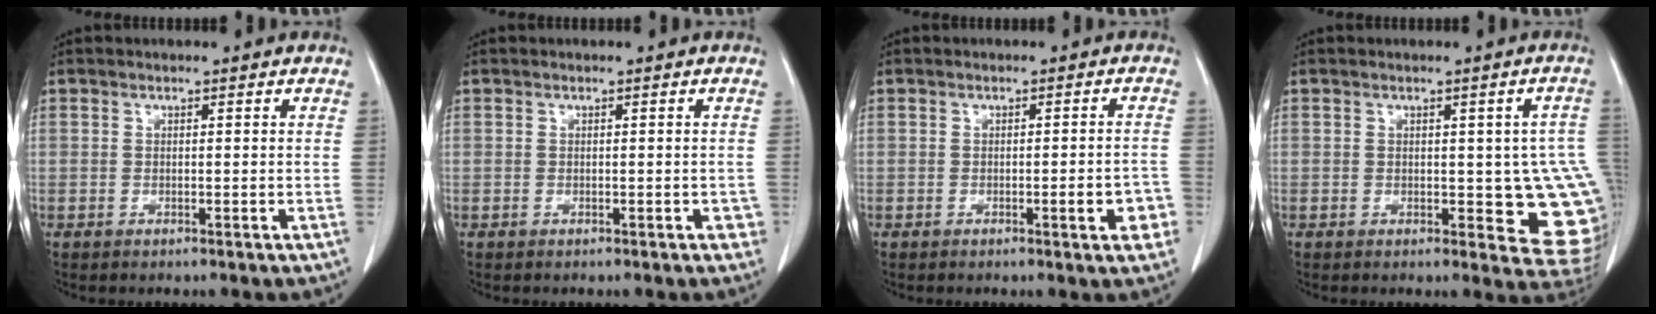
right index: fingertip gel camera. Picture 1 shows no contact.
{"total": 1.3, "force": [-0.6, 0.7, 0.9], "torque": [-0.001, 0.004, -0.004]}
{"total": 4.2, "force": [-1.8, 0.8, 3.7], "torque": [-0.040, 0.002, -0.022]}
{"total": 10.2, "force": [-0.8, 4.1, 9.3], "torque": [-0.098, 0.003, -0.003]}